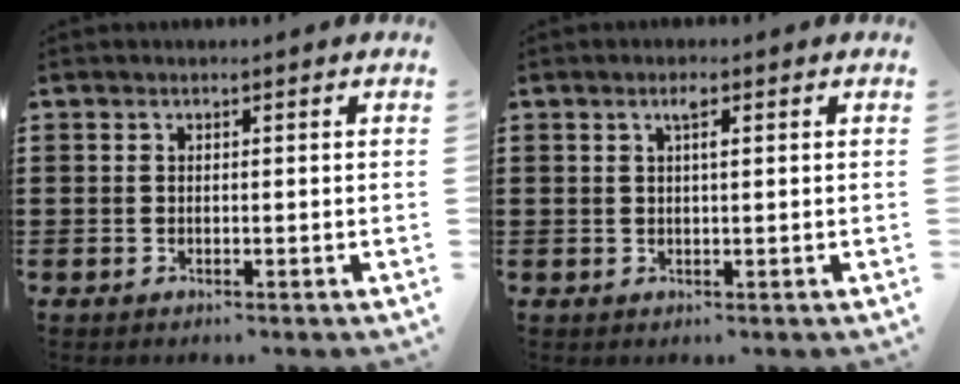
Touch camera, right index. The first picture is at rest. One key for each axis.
{"total": 1.7, "fx": 0.7, "fy": 0.3, "fz": 1.5, "tx": -0.030, "ty": 0.004, "tz": 0.011}